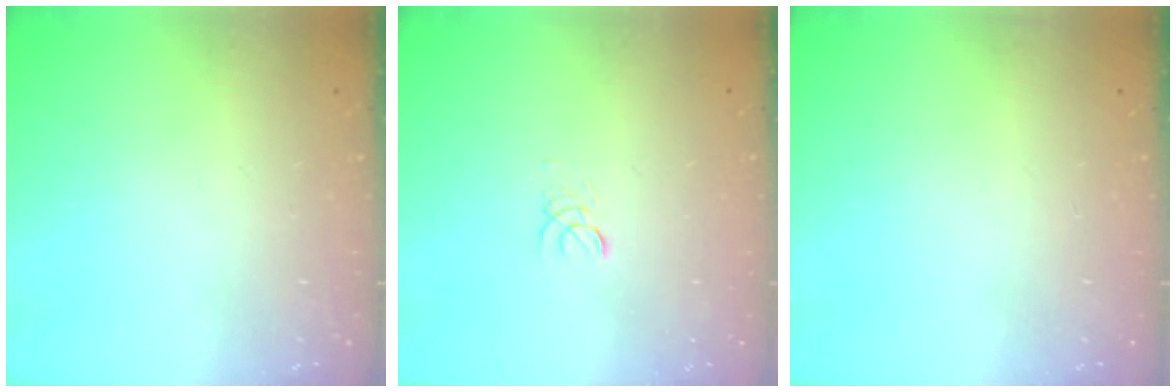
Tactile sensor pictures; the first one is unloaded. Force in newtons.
{"total": 2.0, "press": 2.0, "slide": 0.2}
{"total": 0.0}